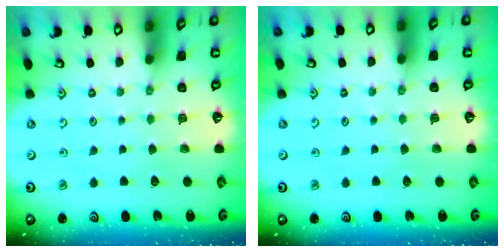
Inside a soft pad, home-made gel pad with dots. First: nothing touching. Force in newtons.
{"total": 0.0}